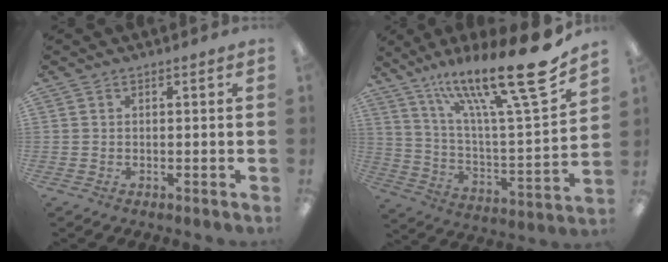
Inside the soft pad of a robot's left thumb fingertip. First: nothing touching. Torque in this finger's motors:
{"motor_torque": [0.38, 0.19, 1.69, -1.08, 0.11]}